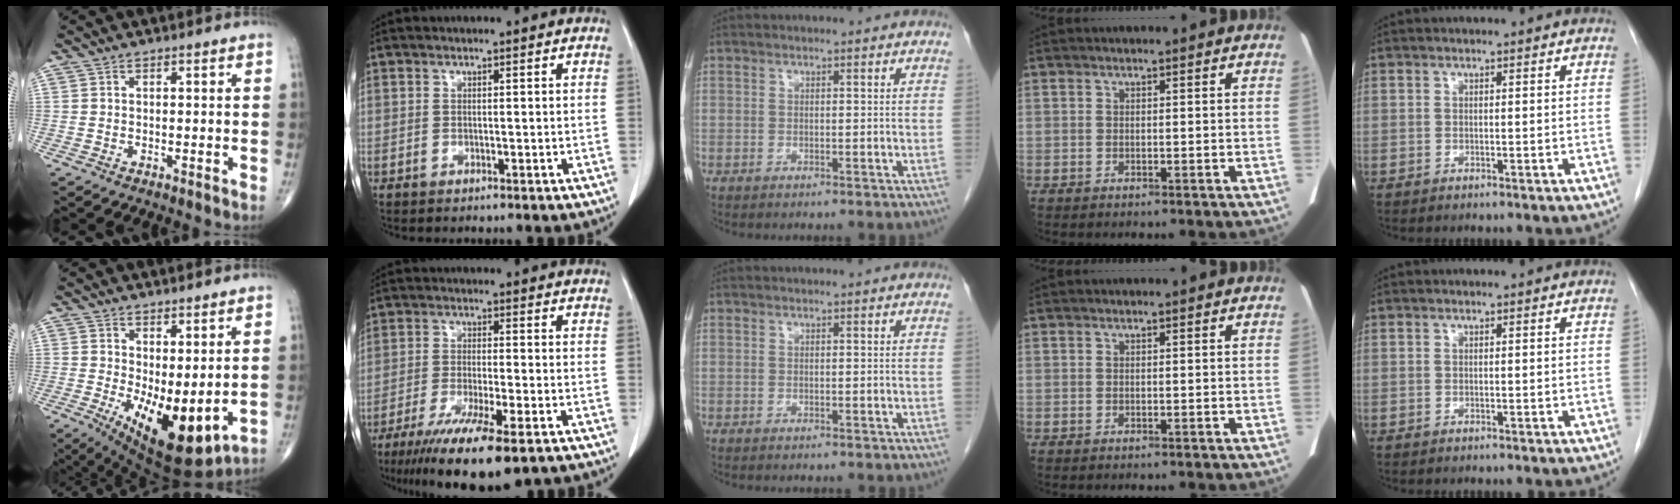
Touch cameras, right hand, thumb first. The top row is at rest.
{"thumb": {"total": 13.1, "force": [-1.0, 5.5, 11.8], "torque": [-0.176, -0.030, 0.005]}, "index": {"total": 14.2, "force": [-9.6, 1.9, 10.3], "torque": [-0.165, -0.036, -0.151]}}